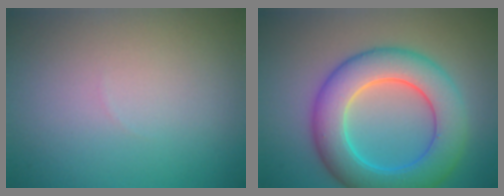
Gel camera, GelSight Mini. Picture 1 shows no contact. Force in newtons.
{"total": 8.3, "press": 8.3, "slide": 0.3}